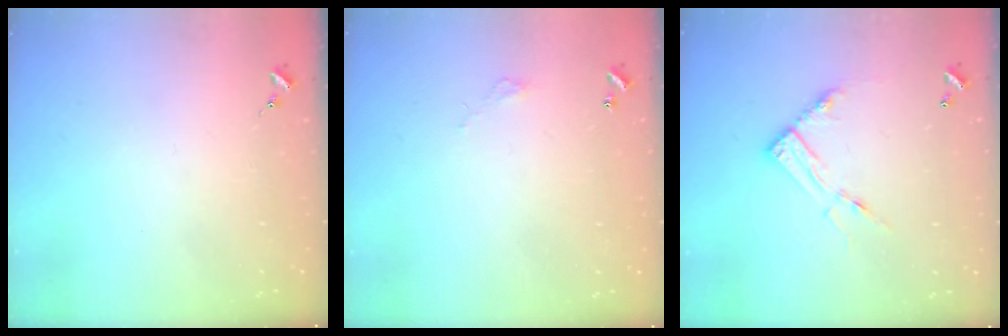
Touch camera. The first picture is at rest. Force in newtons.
{"total": 2.7, "press": 2.7, "slide": 0.2}
{"total": 11.2, "press": 11.2, "slide": 0.9}